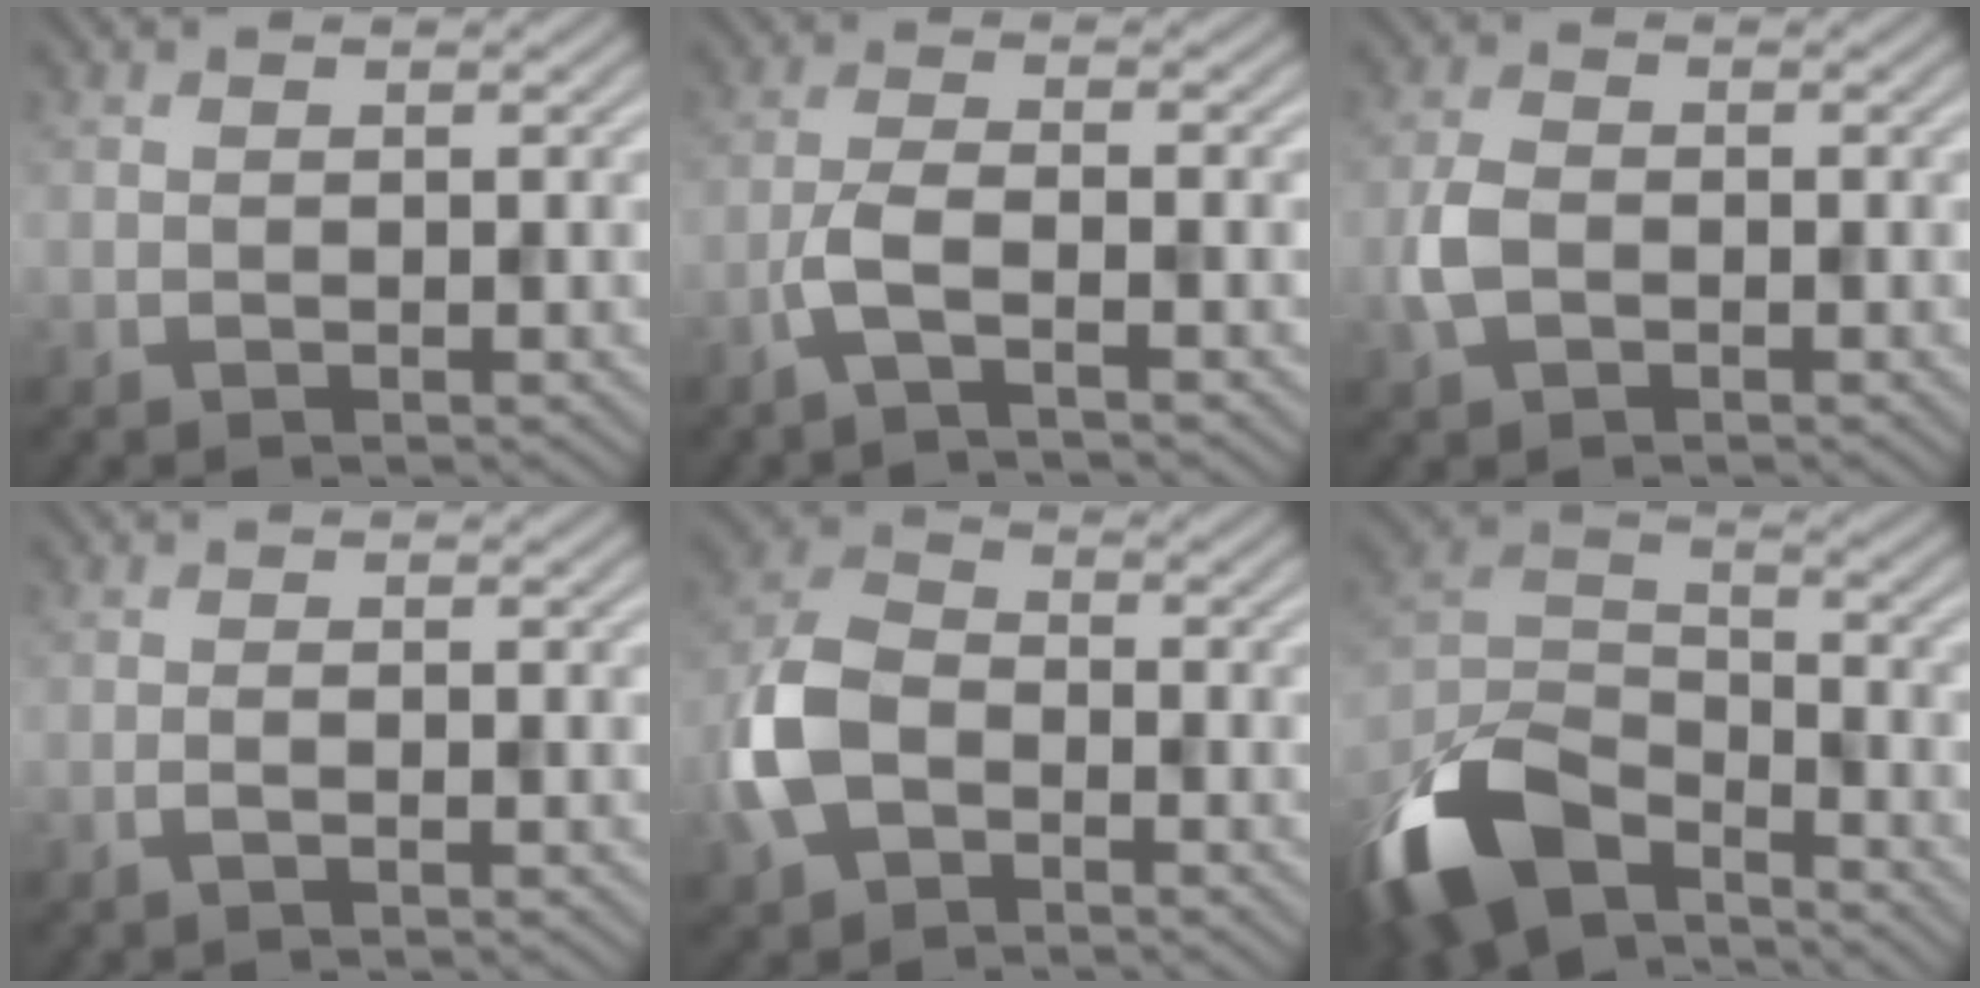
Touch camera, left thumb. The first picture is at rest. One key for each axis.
{"total": 3.6, "fx": -1.9, "fy": 0.7, "fz": 3.0, "tx": -0.065, "ty": 0.004, "tz": -0.052}
{"total": 3.3, "fx": -1.0, "fy": 2.2, "fz": 2.3, "tx": -0.060, "ty": 0.001, "tz": -0.027}
{"total": 0.9, "fx": -0.5, "fy": 0.1, "fz": 0.8, "tx": -0.015, "ty": 0.002, "tz": -0.011}
{"total": 8.0, "fx": -3.1, "fy": 5.3, "fz": 5.2, "tx": -0.129, "ty": 0.002, "tz": -0.076}
{"total": 14.6, "fx": -9.9, "fy": 6.7, "fz": 8.4, "tx": -0.206, "ty": -0.017, "tz": -0.208}